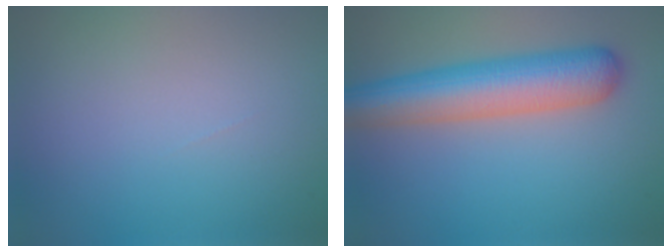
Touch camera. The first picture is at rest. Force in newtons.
{"total": 7.6, "press": 7.6, "slide": 0.3}